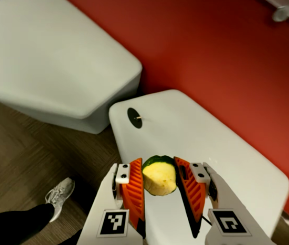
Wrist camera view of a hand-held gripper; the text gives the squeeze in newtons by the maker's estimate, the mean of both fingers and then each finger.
{"total": 11.7, "left": 12.2, "right": 11.2}